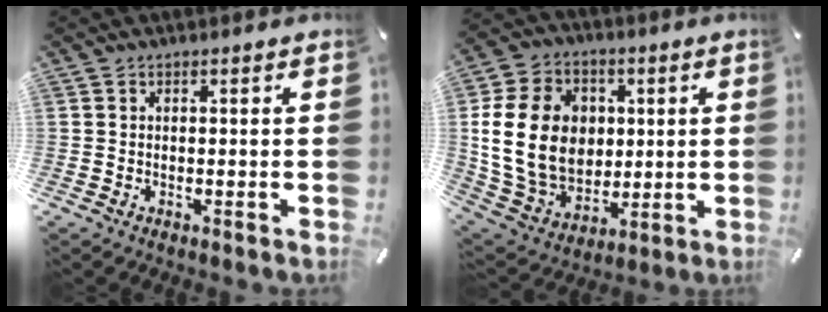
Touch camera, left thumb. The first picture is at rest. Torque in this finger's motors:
{"motor_torque": [0.93, 2.01, 1.08, -0.26, 0.84]}